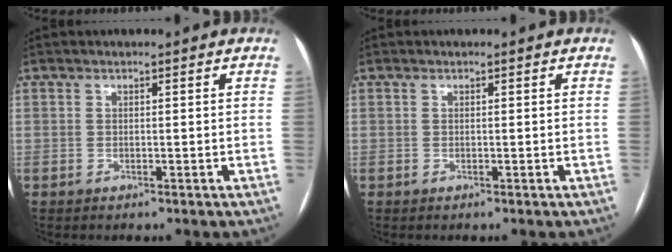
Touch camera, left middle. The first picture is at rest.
{"total": 0.0}